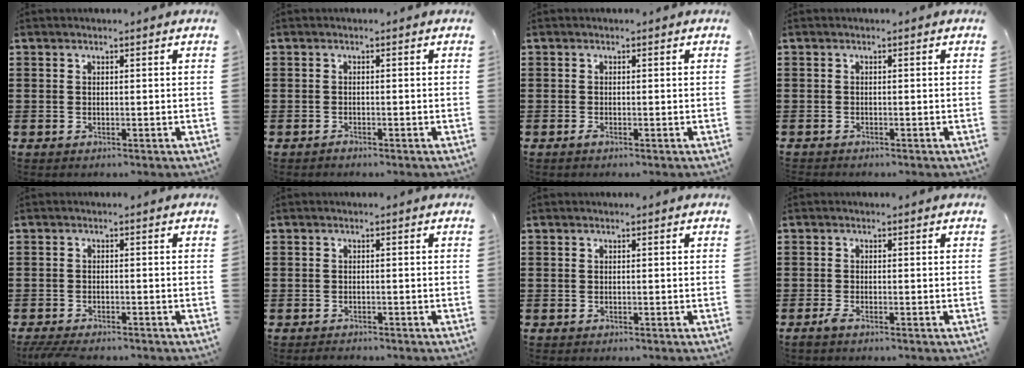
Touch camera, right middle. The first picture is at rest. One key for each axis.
{"total": 0.6, "fx": -0.5, "fy": 0.1, "fz": 0.1, "tx": -0.005, "ty": -0.002, "tz": -0.011}
{"total": 0.6, "fx": -0.4, "fy": 0.1, "fz": 0.5, "tx": -0.010, "ty": -0.004, "tz": -0.006}
{"total": 0.5, "fx": -0.5, "fy": 0.1, "fz": 0.0, "tx": 0.000, "ty": 0.000, "tz": -0.012}
{"total": 2.1, "fx": -1.9, "fy": 0.3, "fz": 0.7, "tx": -0.022, "ty": 0.000, "tz": -0.042}
{"total": 0.9, "fx": -0.8, "fy": 0.2, "fz": -0.1, "tx": -0.001, "ty": 0.001, "tz": -0.019}
{"total": 0.0}
{"total": 1.1, "fx": -0.7, "fy": 0.2, "fz": 0.9, "tx": -0.017, "ty": -0.003, "tz": -0.014}